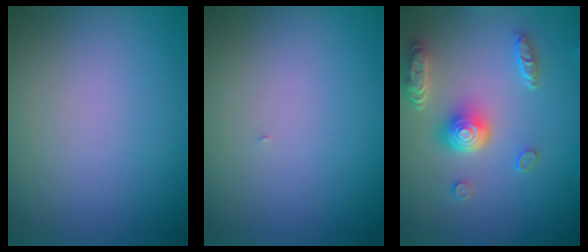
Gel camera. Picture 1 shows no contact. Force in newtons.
{"total": 0.0}
{"total": 5.0, "press": 3.9, "slide": 3.1}